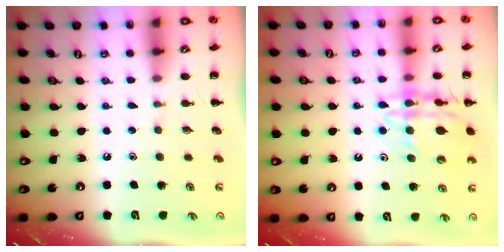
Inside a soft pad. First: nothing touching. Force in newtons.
{"total": 14.5, "press": 14.3, "slide": 2.4}